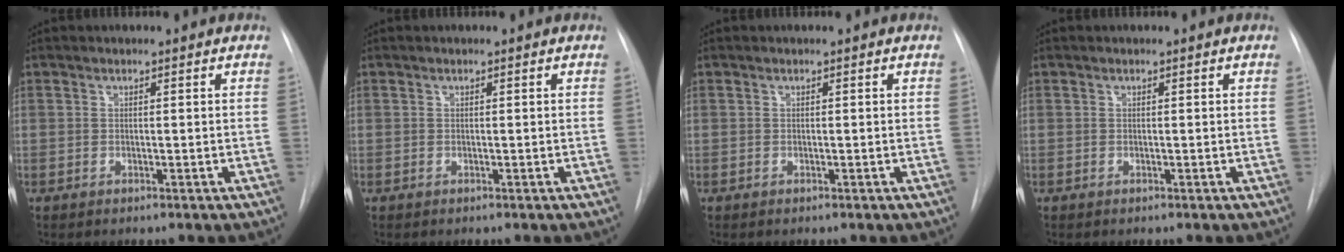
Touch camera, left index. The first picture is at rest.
{"total": 0.0}
{"total": 0.0}
{"total": 0.0}